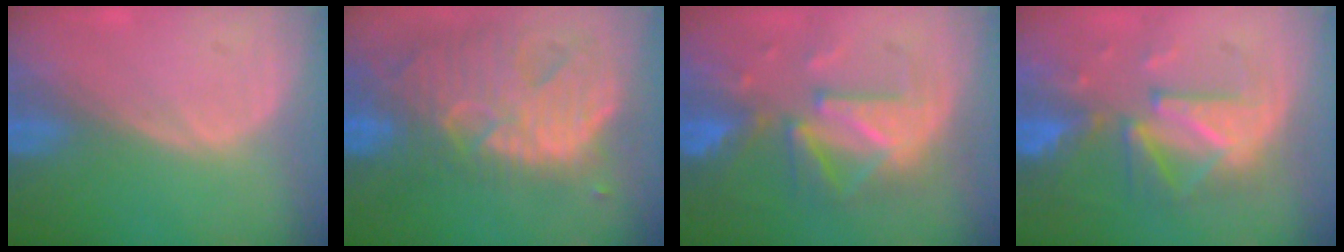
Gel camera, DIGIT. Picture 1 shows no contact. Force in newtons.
{"total": 13.7, "press": 11.6, "slide": 7.3}
{"total": 9.1, "press": 8.8, "slide": 2.1}
{"total": 9.0, "press": 8.8, "slide": 1.7}